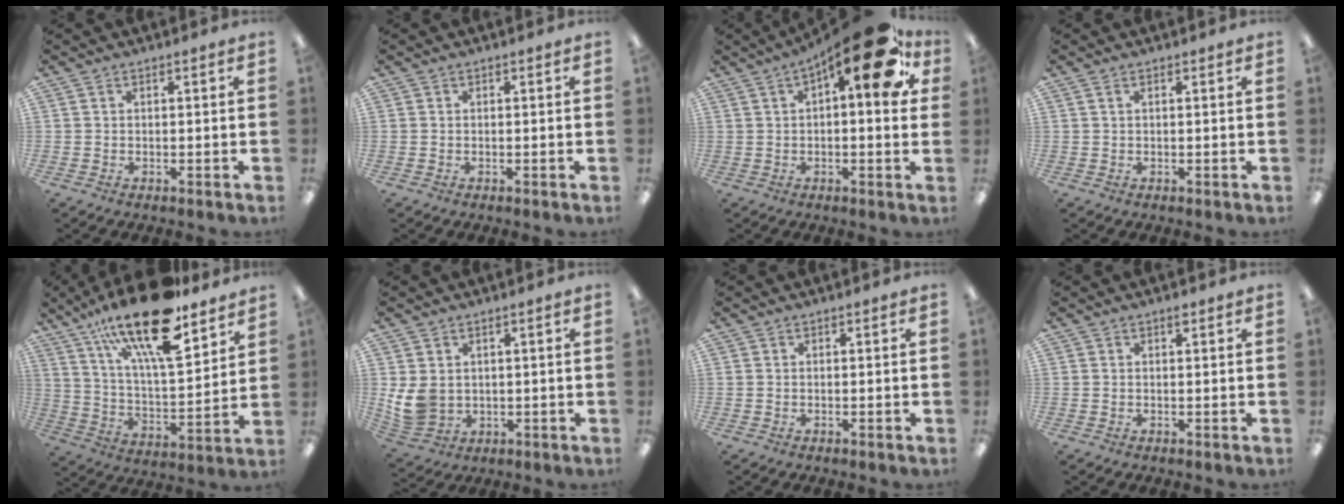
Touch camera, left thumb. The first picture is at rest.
{"total": 0.0}
{"total": 17.5, "force": [7.7, 5.9, 14.6], "torque": [-0.196, -0.038, 0.117]}
{"total": 1.0, "force": [0.5, 0.3, 0.8], "torque": [-0.019, 0.002, 0.008]}
{"total": 23.0, "force": [15.8, 7.2, 15.2], "torque": [-0.262, -0.091, 0.266]}
{"total": 7.2, "force": [1.7, 5.7, 4.0], "torque": [-0.096, -0.006, 0.036]}
{"total": 0.0}
{"total": 0.8, "force": [0.5, 0.2, 0.5], "torque": [-0.004, -0.003, 0.007]}